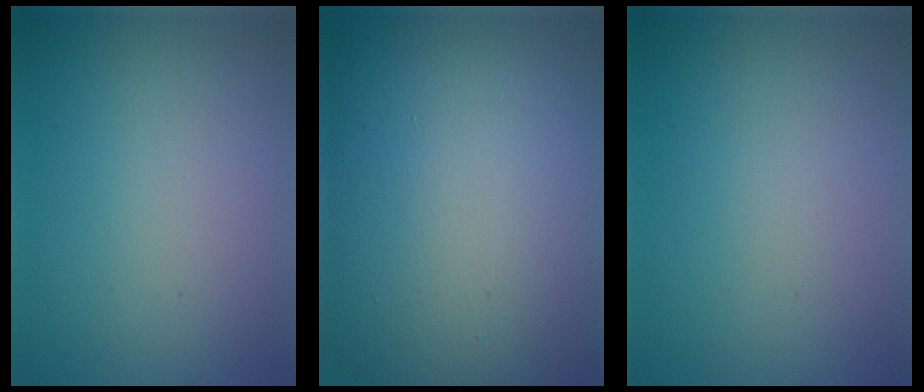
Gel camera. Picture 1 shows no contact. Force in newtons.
{"total": 21.9, "press": 21.9, "slide": 0.7}
{"total": 0.0}